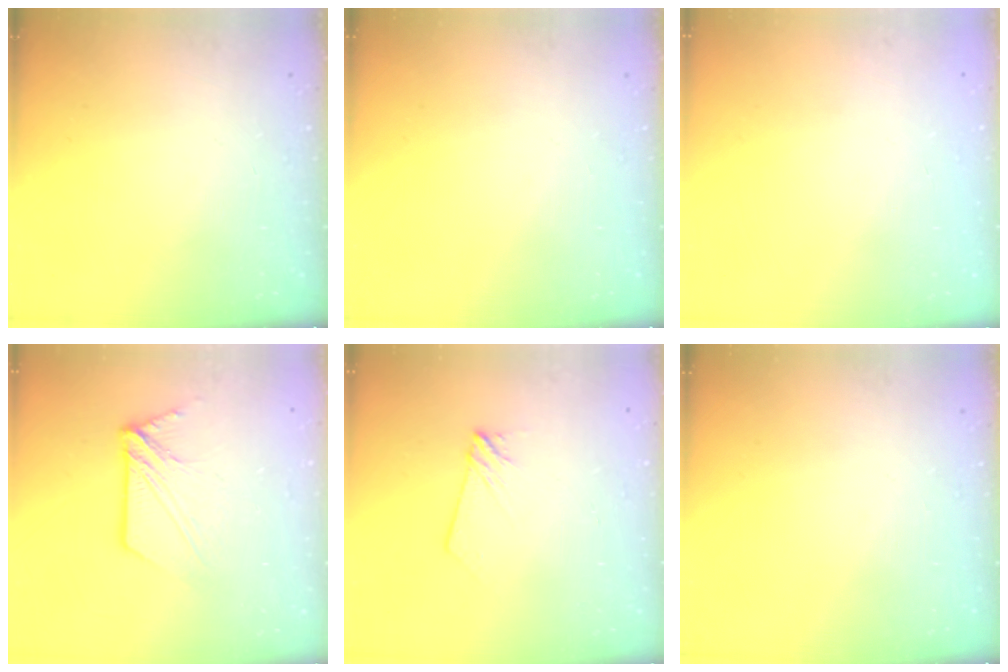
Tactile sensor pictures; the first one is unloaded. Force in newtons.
{"total": 0.0}
{"total": 0.0}
{"total": 10.0, "press": 10.0, "slide": 0.8}
{"total": 4.6, "press": 4.6, "slide": 0.5}
{"total": 0.0}